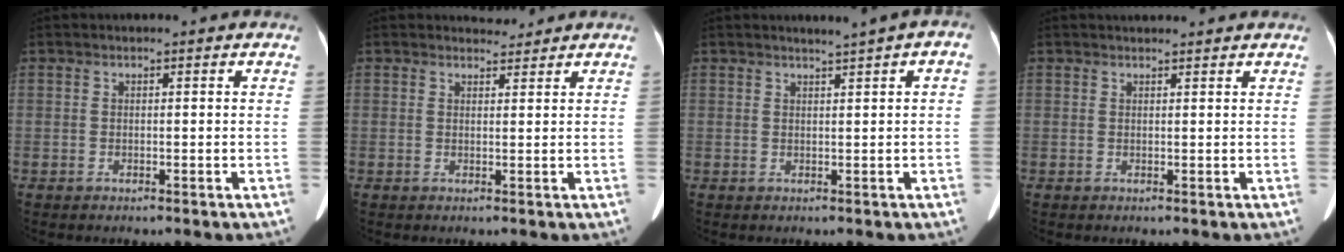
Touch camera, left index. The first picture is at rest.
{"total": 1.9, "force": [1.8, 0.5, -0.2], "torque": [0.003, -0.001, 0.027]}
{"total": 2.3, "force": [1.0, 0.2, 2.1], "torque": [-0.024, 0.013, 0.014]}
{"total": 3.6, "force": [3.4, 0.3, 0.8], "torque": [-0.015, 0.024, 0.043]}